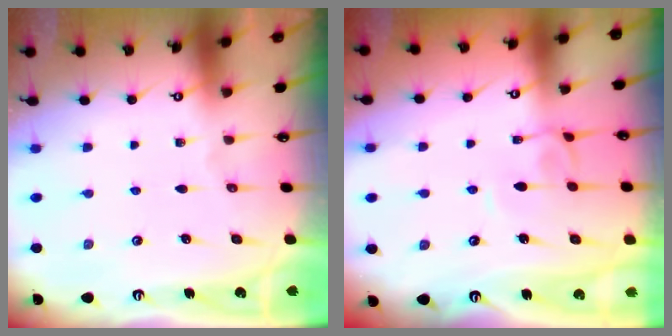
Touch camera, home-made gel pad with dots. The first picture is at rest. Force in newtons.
{"total": 1.9, "press": 1.9, "slide": 0.3}